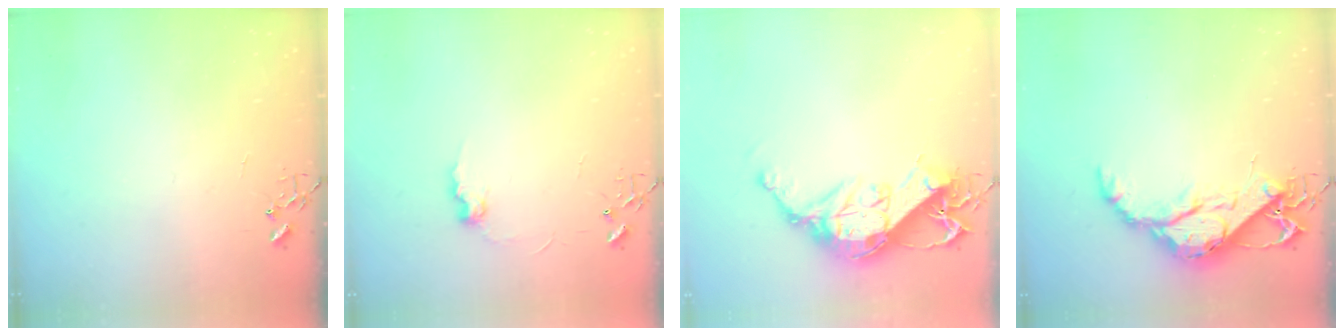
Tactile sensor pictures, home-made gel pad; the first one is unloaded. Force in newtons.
{"total": 6.8, "press": 6.8, "slide": 0.3}
{"total": 15.8, "press": 15.7, "slide": 1.2}
{"total": 14.3, "press": 14.3, "slide": 1.1}